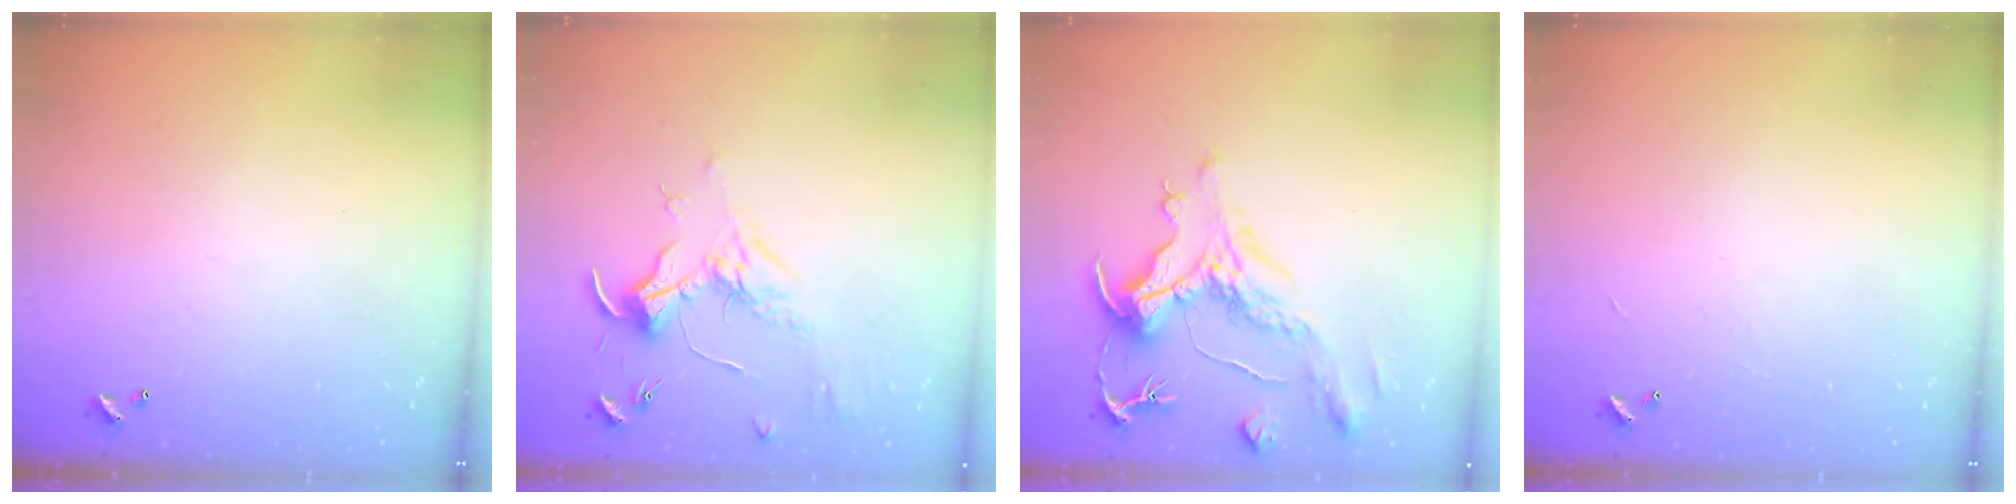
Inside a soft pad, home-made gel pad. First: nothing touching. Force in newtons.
{"total": 1.8, "press": 1.6, "slide": 0.8}
{"total": 2.0, "press": 1.0, "slide": 1.8}
{"total": 2.2, "press": 2.2, "slide": 0.3}